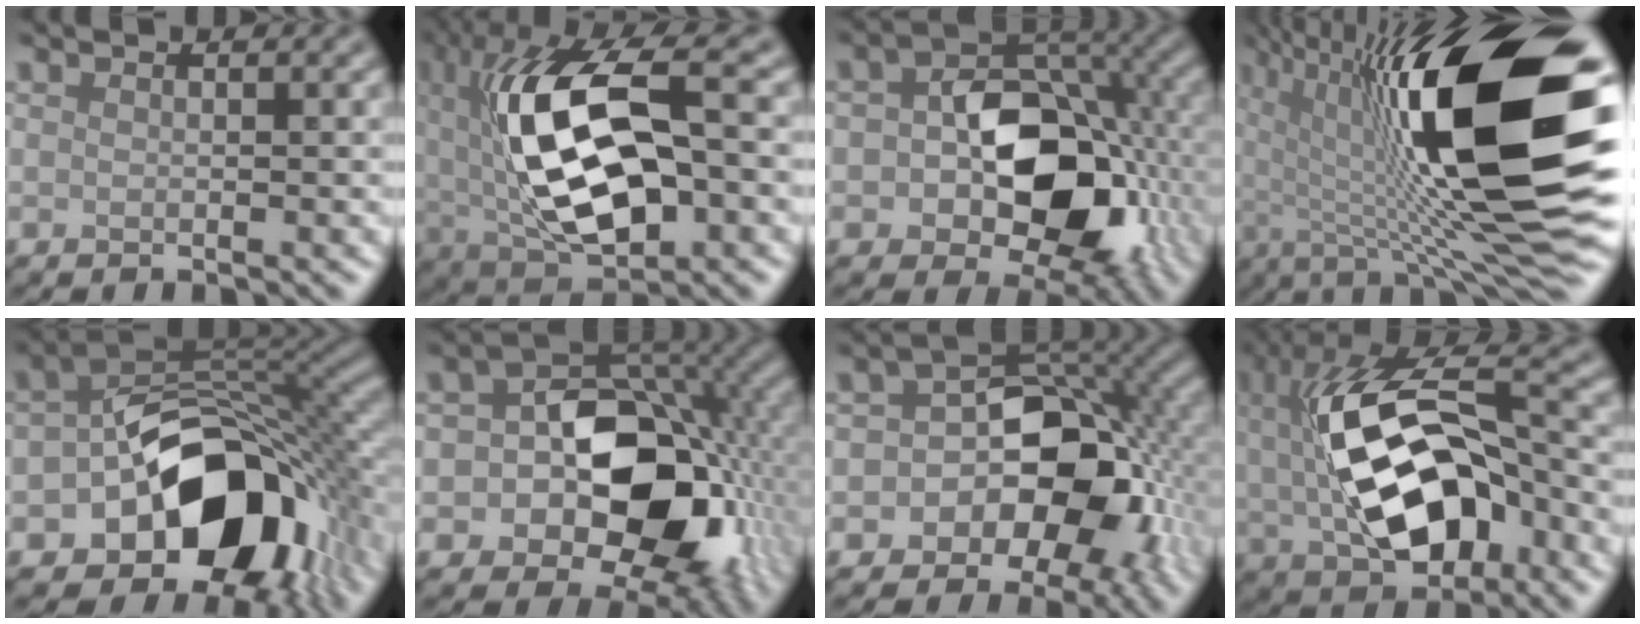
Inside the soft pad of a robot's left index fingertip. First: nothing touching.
{"total": 13.1, "force": [1.3, 5.8, 11.6], "torque": [-0.219, 0.007, 0.022]}
{"total": 10.7, "force": [-1.7, 7.2, 7.8], "torque": [-0.108, 0.002, -0.031]}
{"total": 17.7, "force": [1.7, 4.5, 17.0], "torque": [-0.263, 0.007, 0.023]}
{"total": 13.4, "force": [-4.4, 8.7, 9.1], "torque": [-0.135, -0.007, -0.076]}
{"total": 13.4, "force": [-2.1, 9.4, 9.3], "torque": [-0.129, -0.003, -0.036]}
{"total": 10.6, "force": [-2.8, 7.5, 6.9], "torque": [-0.083, -0.003, -0.048]}
{"total": 12.7, "force": [0.1, 6.6, 10.9], "torque": [-0.195, 0.002, 0.006]}